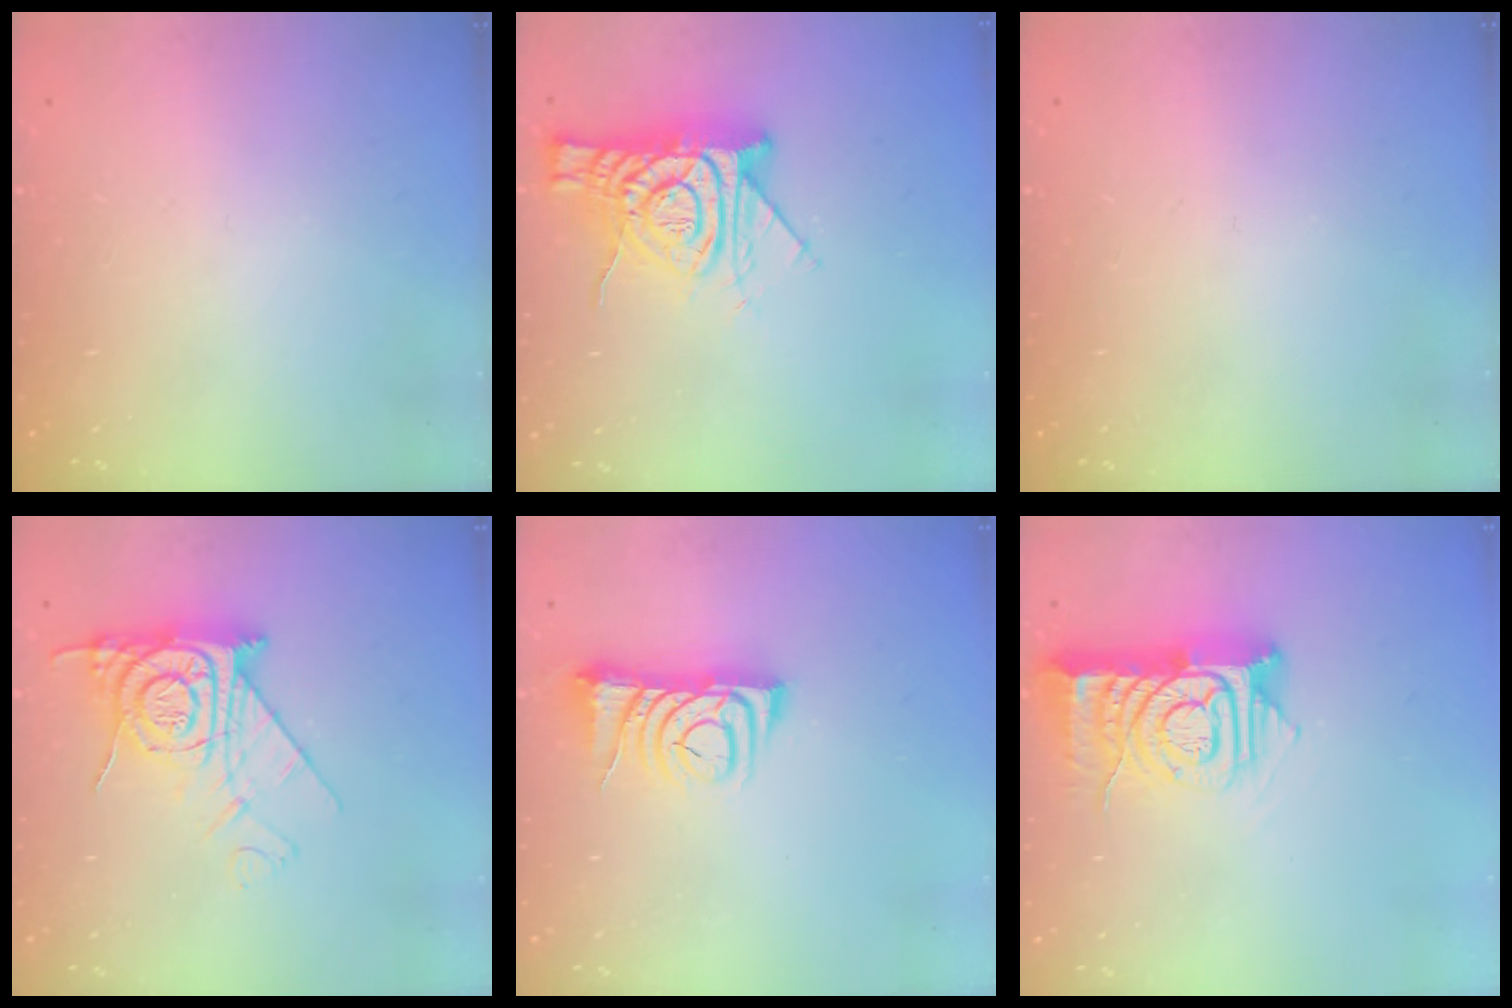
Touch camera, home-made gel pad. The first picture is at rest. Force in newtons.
{"total": 13.0, "press": 13.0, "slide": 1.4}
{"total": 0.0}
{"total": 12.8, "press": 12.7, "slide": 1.2}
{"total": 6.8, "press": 6.7, "slide": 1.0}
{"total": 13.0, "press": 13.0, "slide": 1.1}